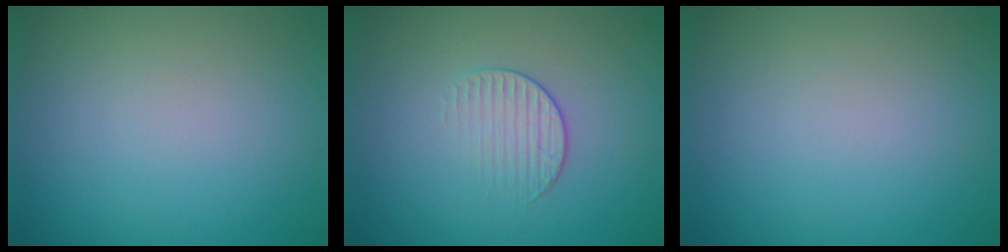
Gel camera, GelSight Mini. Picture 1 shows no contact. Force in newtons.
{"total": 1.7, "press": 1.0, "slide": 1.4}
{"total": 0.0}